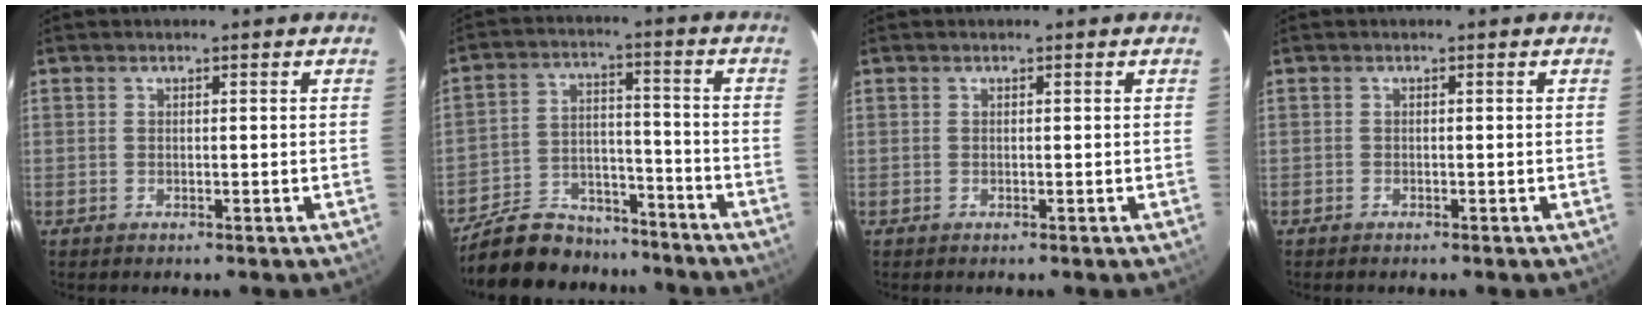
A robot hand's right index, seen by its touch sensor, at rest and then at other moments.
{"total": 16.7, "force": [-14.3, 7.0, 5.2], "torque": [-0.130, 0.023, -0.217]}
{"total": 0.0}
{"total": 0.6, "force": [-0.5, 0.3, 0.0], "torque": [-0.002, 0.002, -0.011]}